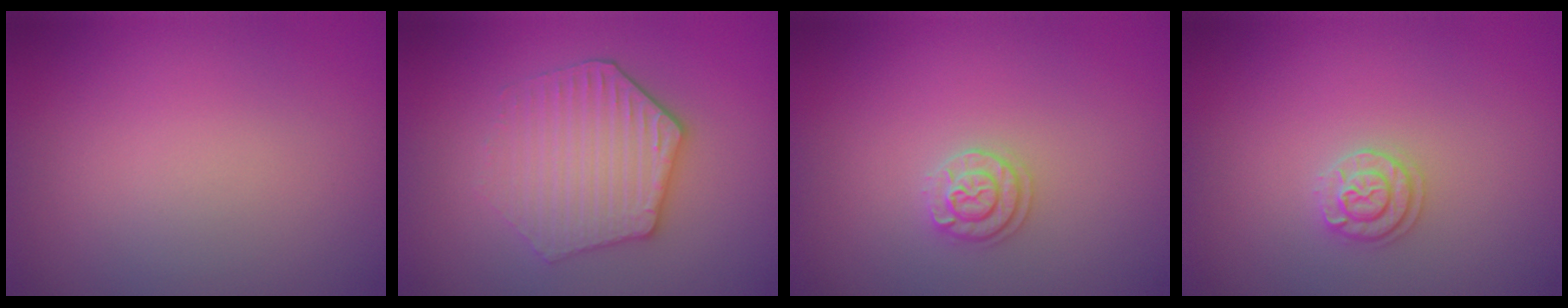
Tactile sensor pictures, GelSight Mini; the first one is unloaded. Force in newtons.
{"total": 4.3, "press": 4.0, "slide": 1.8}
{"total": 1.8, "press": 1.7, "slide": 0.3}
{"total": 1.8, "press": 1.7, "slide": 0.3}